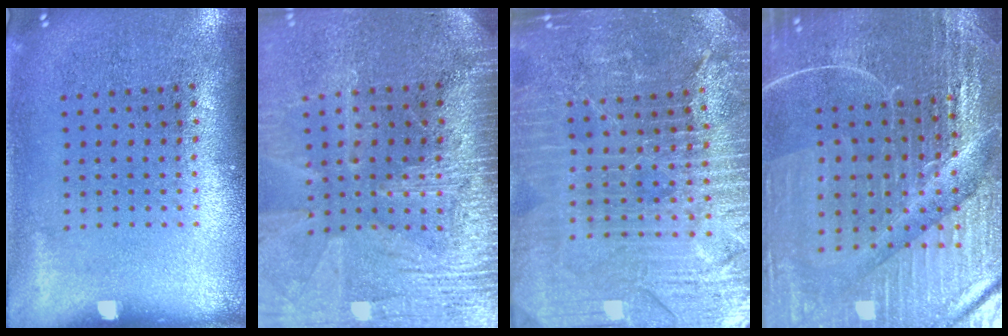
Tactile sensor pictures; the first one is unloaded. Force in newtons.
{"total": 3.6, "press": 3.3, "slide": 1.5}
{"total": 4.9, "press": 4.5, "slide": 1.8}
{"total": 5.7, "press": 5.3, "slide": 2.1}